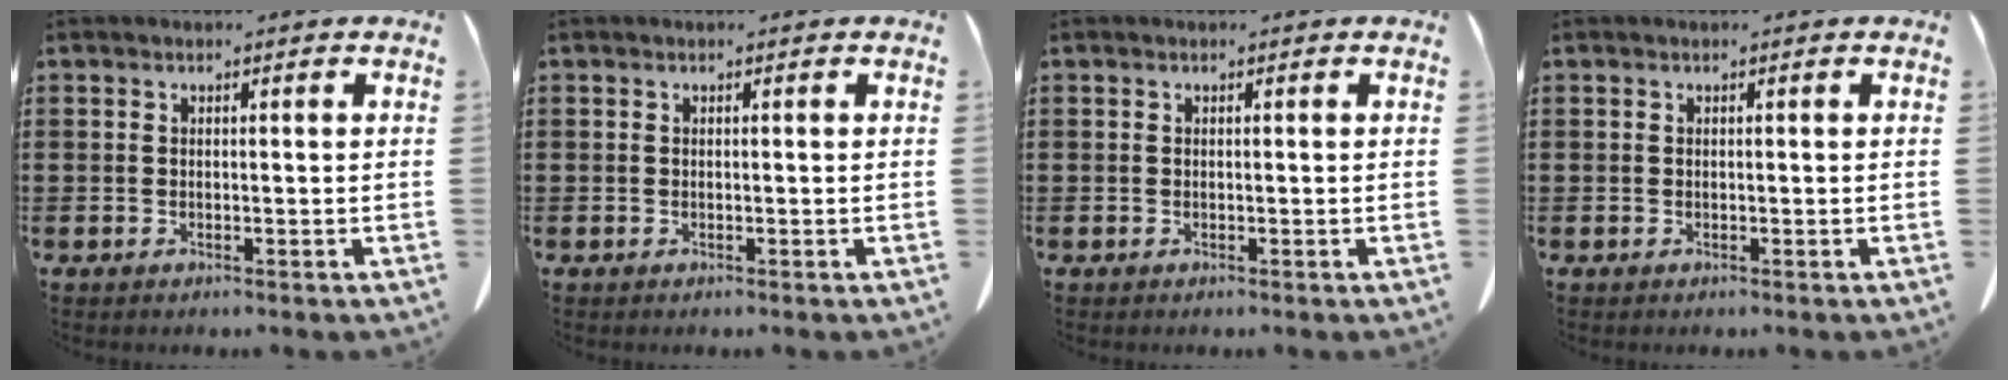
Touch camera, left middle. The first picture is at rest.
{"total": 0.0}
{"total": 0.0}
{"total": 0.0}